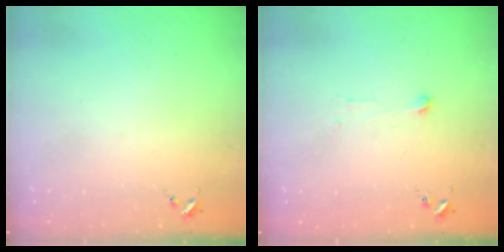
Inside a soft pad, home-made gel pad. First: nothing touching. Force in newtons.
{"total": 3.9, "press": 3.9, "slide": 0.3}